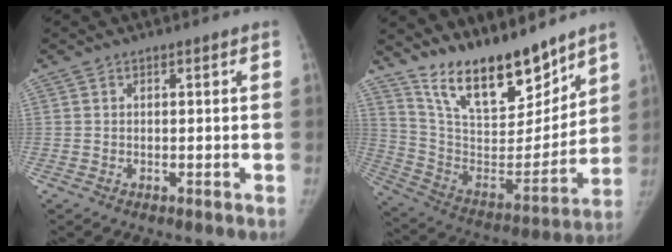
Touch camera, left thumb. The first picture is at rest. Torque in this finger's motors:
{"motor_torque": [0.49, 0.43, 1.42, -1.35, 0.33]}